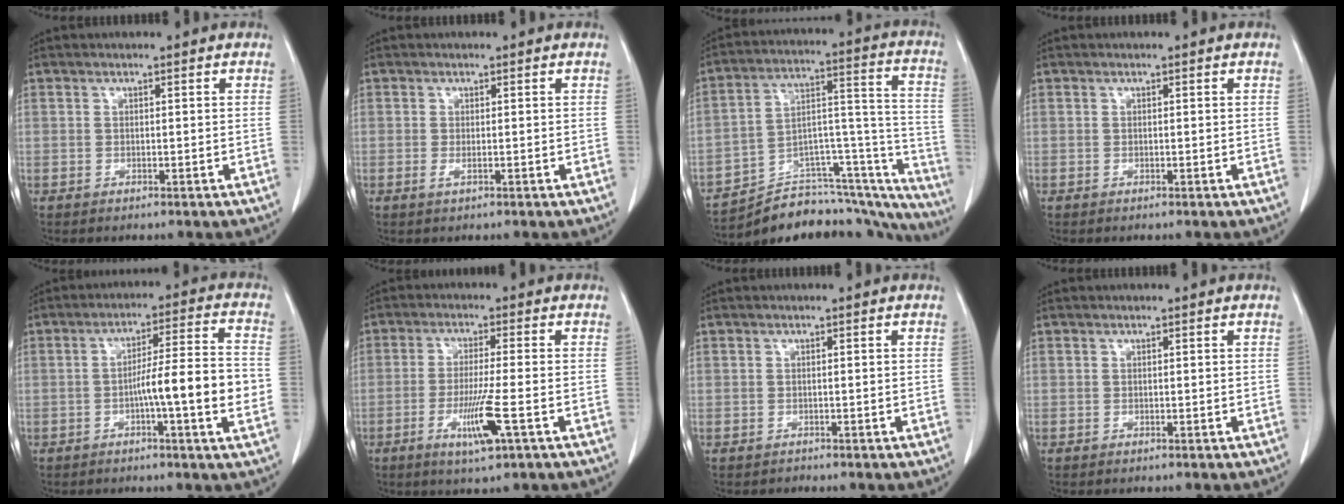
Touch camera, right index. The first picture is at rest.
{"total": 0.9, "force": [-0.3, 0.2, 0.8], "torque": [-0.018, -0.003, -0.005]}
{"total": 22.7, "force": [-20.9, 6.4, 6.4], "torque": [-0.033, 0.079, -0.297]}
{"total": 0.0}
{"total": 11.0, "force": [-2.3, -0.2, 10.8], "torque": [-0.167, 0.009, -0.041]}
{"total": 7.2, "force": [-2.9, -0.3, 6.6], "torque": [-0.123, -0.019, -0.053]}
{"total": 0.7, "force": [-0.5, 0.4, -0.2], "torque": [-0.002, 0.002, -0.012]}
{"total": 0.0}